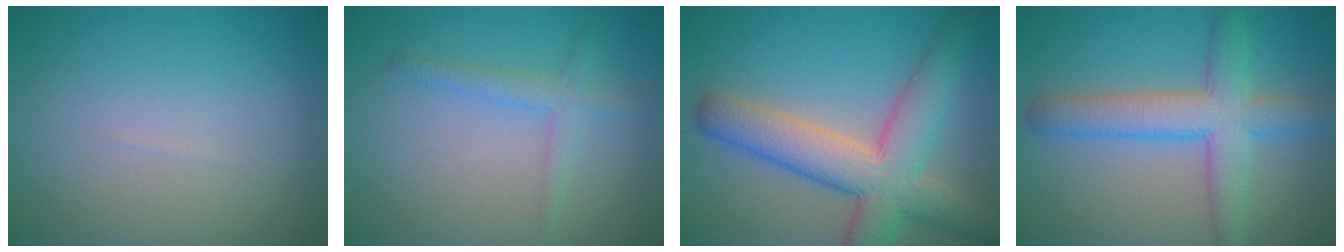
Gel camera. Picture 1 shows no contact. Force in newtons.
{"total": 2.0, "press": 2.0, "slide": 0.1}
{"total": 8.1, "press": 8.1, "slide": 0.6}
{"total": 5.6, "press": 5.6, "slide": 0.1}